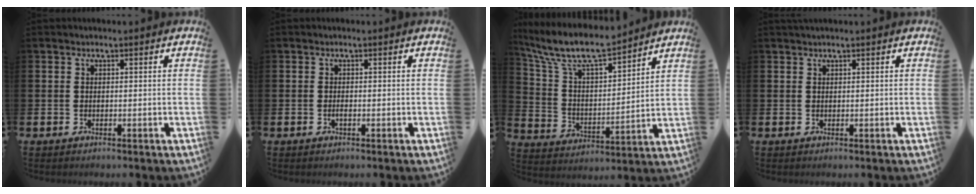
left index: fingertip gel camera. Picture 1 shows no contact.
{"total": 0.6, "force": [-0.4, 0.1, 0.5], "torque": [-0.017, 0.000, -0.005]}
{"total": 10.3, "force": [9.1, 2.4, 4.2], "torque": [-0.127, -0.053, 0.160]}
{"total": 0.7, "force": [0.7, 0.0, 0.3], "torque": [-0.002, 0.000, 0.011]}